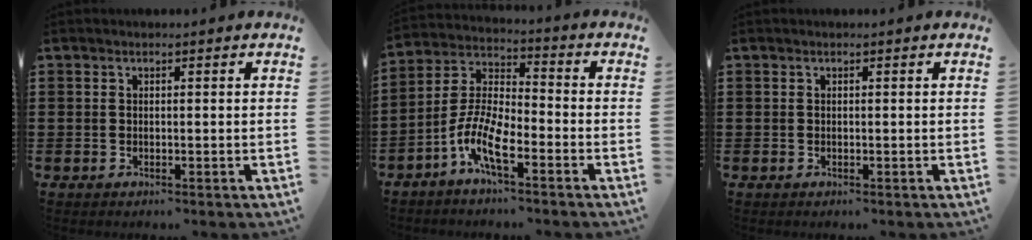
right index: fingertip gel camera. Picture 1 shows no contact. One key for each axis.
{"total": 8.3, "fx": -4.9, "fy": 2.6, "fz": 6.2, "tx": -0.159, "ty": -0.011, "tz": -0.102}
{"total": 0.0}